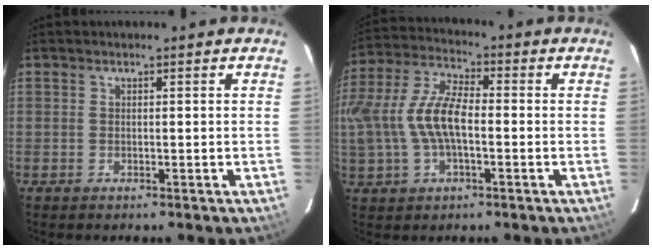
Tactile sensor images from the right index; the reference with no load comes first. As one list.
[{"total": 14.2, "force": [-1.3, 6.9, 12.4], "torque": [-0.264, 0.011, -0.023]}]